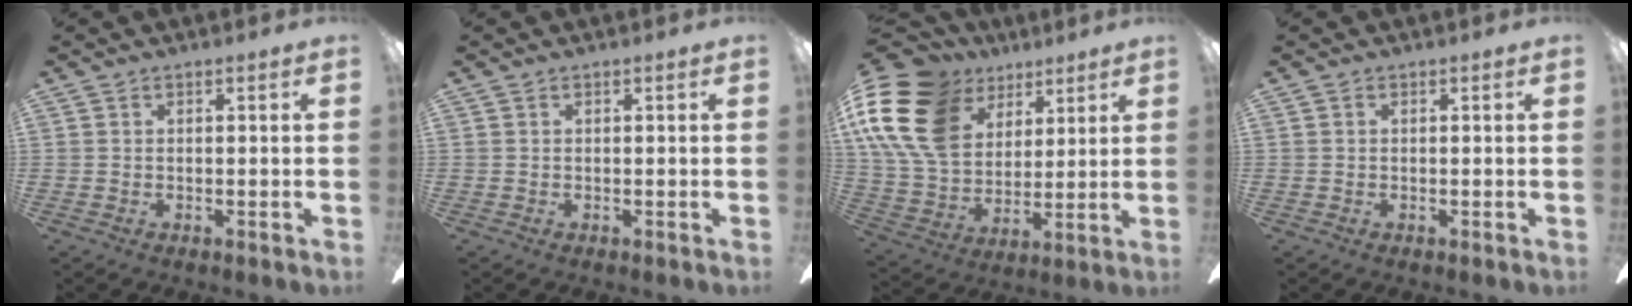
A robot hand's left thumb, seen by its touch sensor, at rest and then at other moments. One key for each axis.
{"total": 0.0}
{"total": 21.3, "fx": 9.9, "fy": 14.7, "fz": 11.8, "tx": -0.272, "ty": -0.033, "tz": 0.184}
{"total": 0.0}